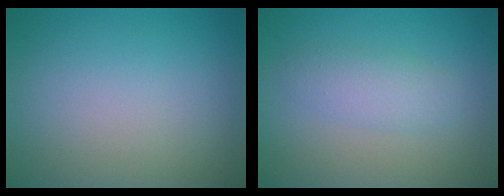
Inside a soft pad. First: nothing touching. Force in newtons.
{"total": 2.3, "press": 2.3, "slide": 0.1}